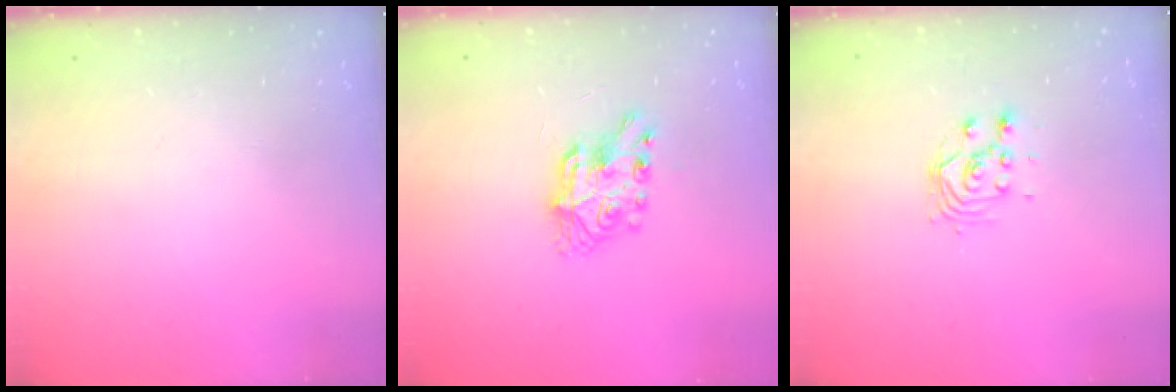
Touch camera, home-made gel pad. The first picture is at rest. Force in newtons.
{"total": 8.6, "press": 8.5, "slide": 0.8}
{"total": 4.4, "press": 4.4, "slide": 0.2}